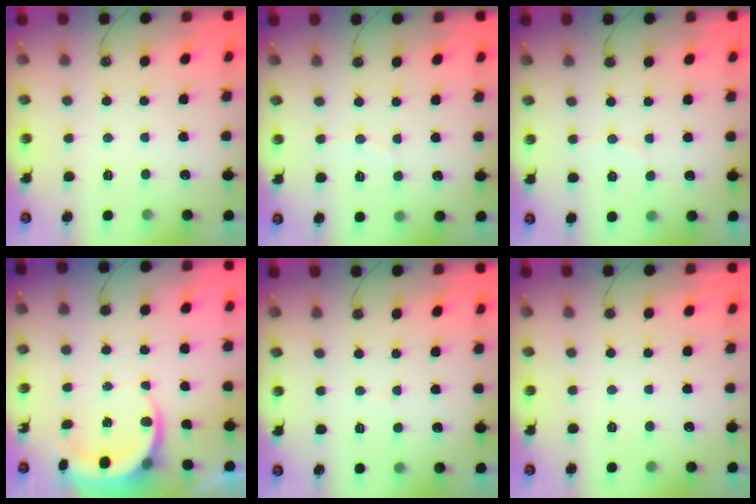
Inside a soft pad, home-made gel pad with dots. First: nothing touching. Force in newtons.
{"total": 3.7, "press": 3.6, "slide": 0.6}
{"total": 2.5, "press": 2.5, "slide": 0.3}
{"total": 6.1, "press": 5.9, "slide": 1.6}
{"total": 2.6, "press": 2.6, "slide": 0.3}
{"total": 0.0}